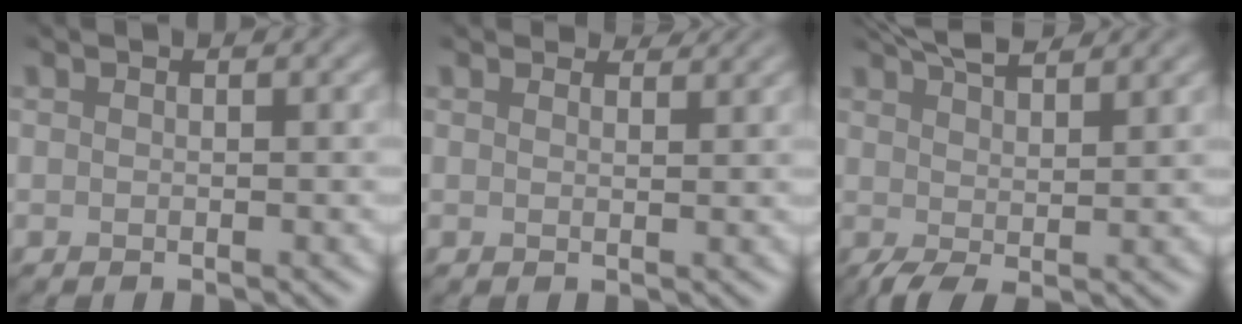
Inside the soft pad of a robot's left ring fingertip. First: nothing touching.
{"total": 2.1, "force": [1.9, 0.6, 0.4], "torque": [-0.012, 0.001, 0.022]}
{"total": 4.9, "force": [3.0, 1.5, 3.6], "torque": [-0.067, 0.006, 0.055]}